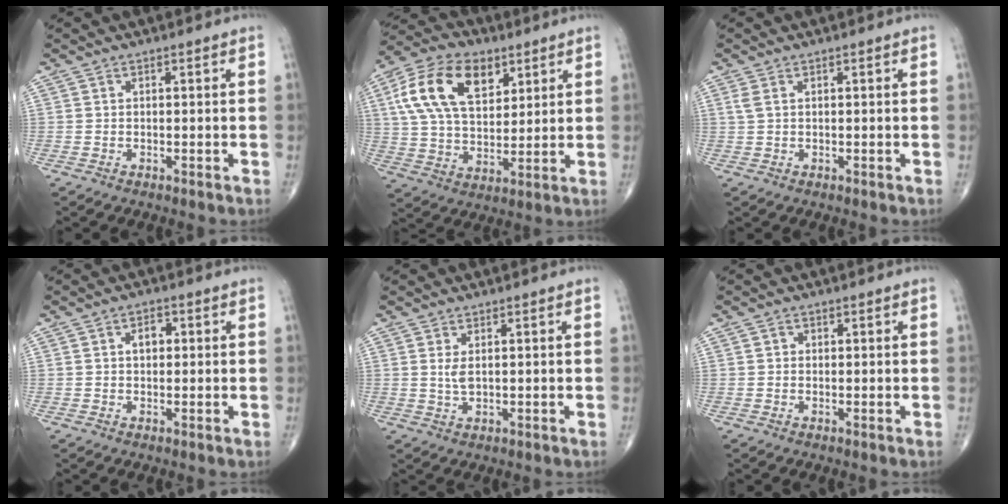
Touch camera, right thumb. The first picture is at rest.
{"total": 17.5, "force": [6.9, 10.3, 12.3], "torque": [-0.212, -0.007, 0.124]}
{"total": 1.4, "force": [0.5, 0.7, 1.1], "torque": [-0.033, 0.012, 0.018]}
{"total": 1.8, "force": [0.4, 1.1, 1.3], "torque": [-0.019, 0.002, 0.006]}
{"total": 2.3, "force": [0.6, 0.9, 2.0], "torque": [-0.042, -0.005, 0.019]}
{"total": 0.8, "force": [0.1, 0.8, 0.2], "torque": [0.002, 0.001, 0.000]}